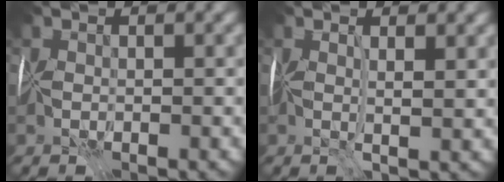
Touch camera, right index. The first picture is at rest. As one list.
[{"total": 1.5, "force": [1.0, -0.7, 0.8], "torque": [-0.009, -0.002, 0.021]}]